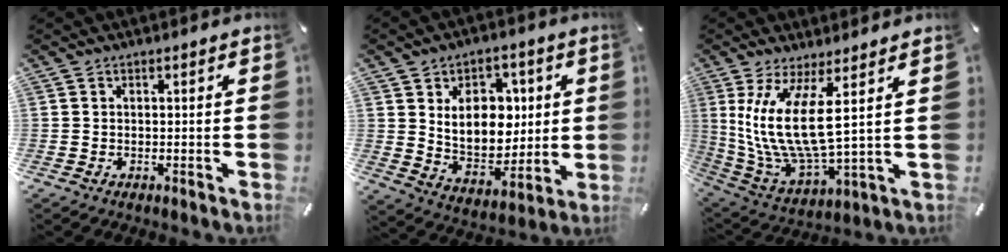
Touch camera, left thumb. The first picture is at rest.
{"total": 13.7, "force": [3.7, 10.4, 8.2], "torque": [-0.131, -0.006, 0.071]}
{"total": 14.9, "force": [4.4, 4.5, 13.5], "torque": [-0.311, -0.027, 0.073]}